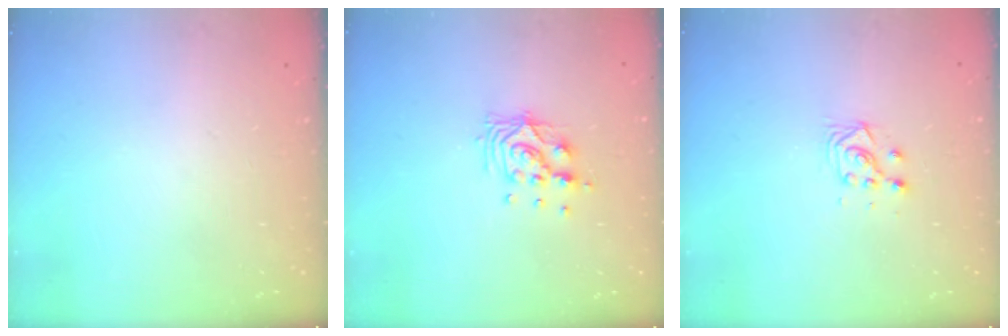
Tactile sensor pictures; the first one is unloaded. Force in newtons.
{"total": 9.7, "press": 9.6, "slide": 0.8}
{"total": 3.5, "press": 3.4, "slide": 0.9}